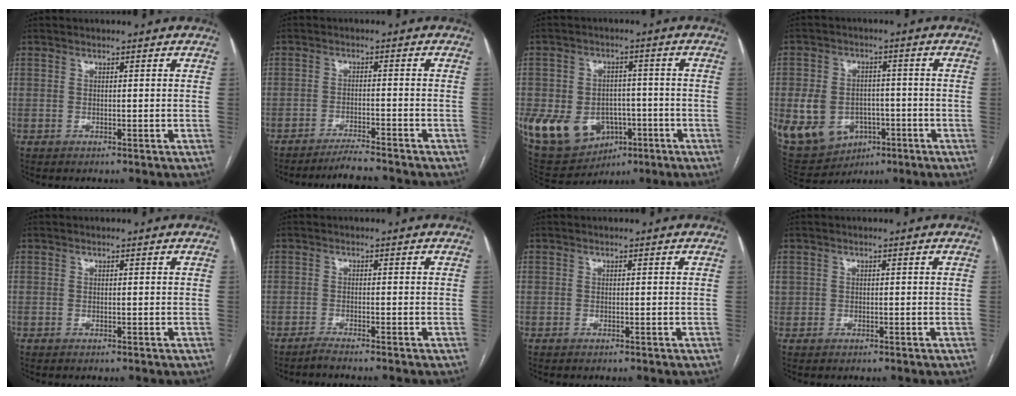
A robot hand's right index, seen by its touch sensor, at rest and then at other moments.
{"total": 5.9, "force": [-5.6, -0.6, 1.6], "torque": [-0.022, -0.013, -0.089]}
{"total": 13.5, "force": [-4.3, 10.1, 7.7], "torque": [-0.148, 0.015, -0.050]}
{"total": 20.1, "force": [-6.0, 15.8, 10.8], "torque": [-0.268, 0.017, -0.074]}
{"total": 0.0}
{"total": 2.1, "force": [-1.9, -0.6, 0.7], "torque": [-0.009, 0.002, -0.031]}
{"total": 0.0}
{"total": 1.4, "force": [0.1, 1.3, 0.4], "torque": [-0.007, 0.008, 0.004]}